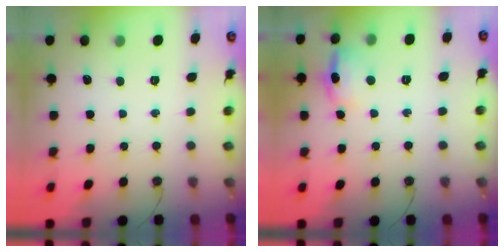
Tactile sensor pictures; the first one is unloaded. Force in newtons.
{"total": 10.1, "press": 10.0, "slide": 0.8}